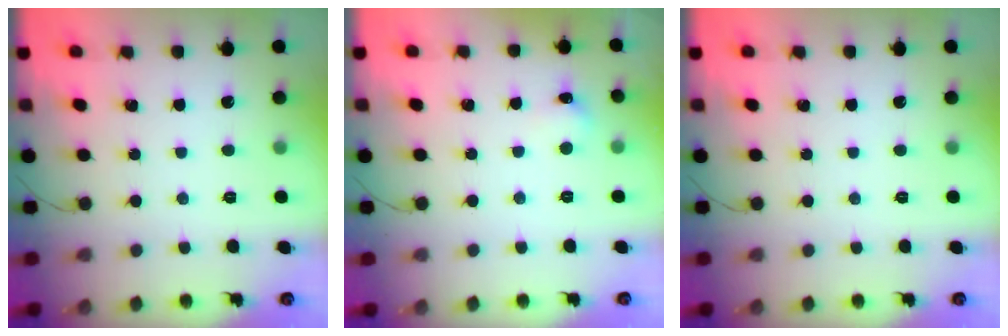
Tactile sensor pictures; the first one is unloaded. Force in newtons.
{"total": 5.3, "press": 5.0, "slide": 1.5}
{"total": 0.0}